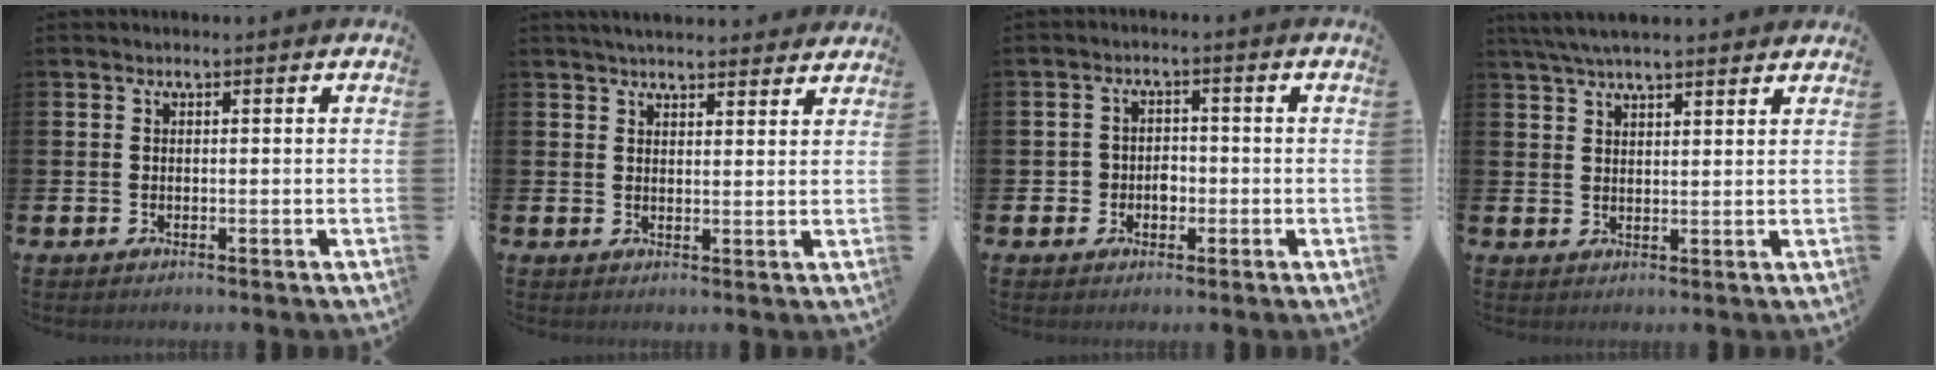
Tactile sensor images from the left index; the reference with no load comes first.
{"total": 3.8, "force": [3.7, 0.6, 0.6], "torque": [-0.015, -0.013, 0.067]}
{"total": 2.6, "force": [-0.8, 2.4, 0.7], "torque": [-0.010, 0.001, -0.024]}
{"total": 5.2, "force": [4.7, 0.8, 2.0], "torque": [-0.045, -0.009, 0.087]}